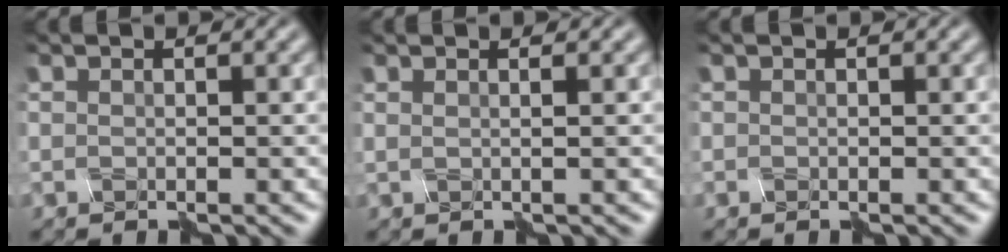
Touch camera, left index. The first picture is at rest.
{"total": 2.4, "force": [1.0, 1.2, 1.8], "torque": [-0.001, 0.020, -0.022]}
{"total": 0.0}